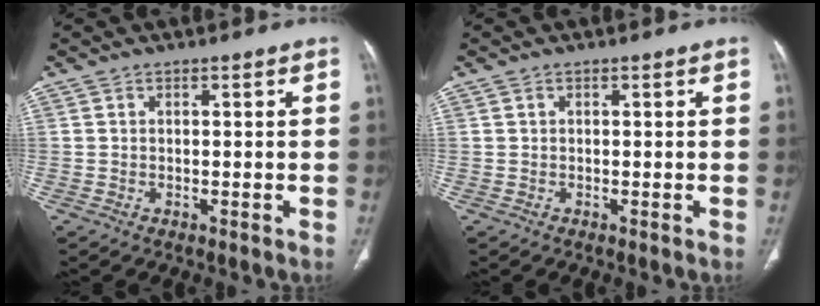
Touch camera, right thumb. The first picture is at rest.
{"total": 0.0}